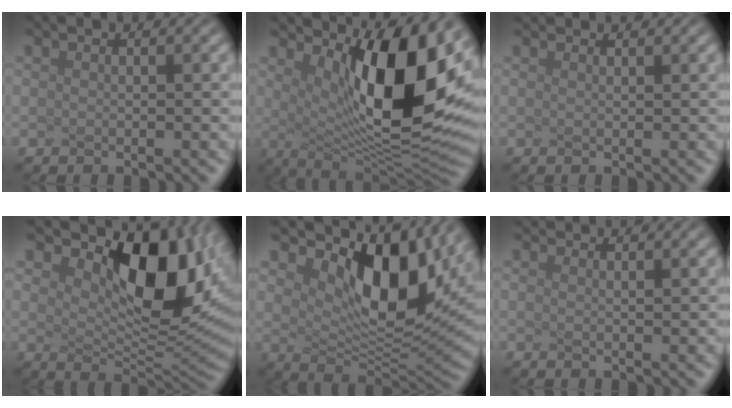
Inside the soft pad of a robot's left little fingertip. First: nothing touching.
{"total": 10.4, "force": [2.9, 3.1, 9.5], "torque": [-0.153, -0.014, 0.078]}
{"total": 1.7, "force": [1.5, 0.6, 0.7], "torque": [-0.003, 0.021, 0.008]}
{"total": 7.7, "force": [2.5, 3.7, 6.2], "torque": [-0.112, -0.015, 0.067]}
{"total": 8.2, "force": [2.9, 4.1, 6.4], "torque": [-0.124, -0.019, 0.080]}
{"total": 2.5, "force": [2.1, 0.8, 1.0], "torque": [-0.009, 0.029, 0.017]}